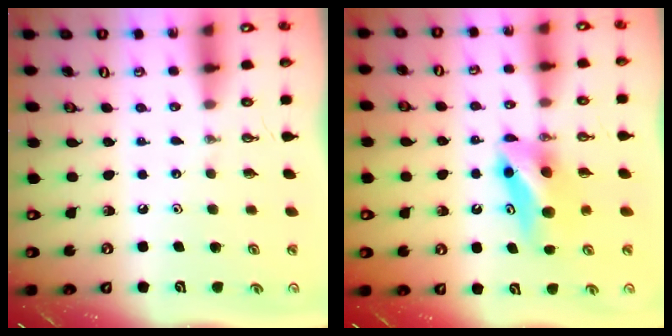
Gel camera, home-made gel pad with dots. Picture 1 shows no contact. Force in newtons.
{"total": 9.3, "press": 6.3, "slide": 6.9}